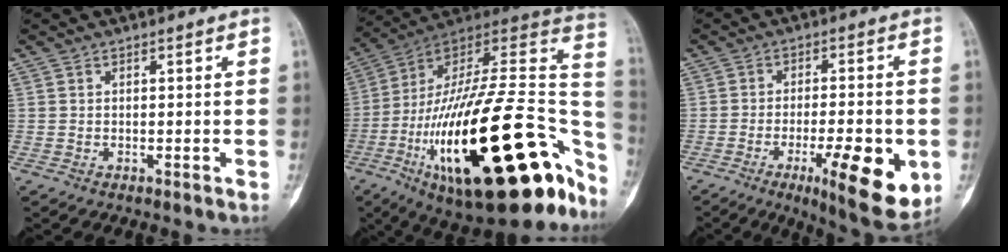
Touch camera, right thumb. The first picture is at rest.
{"total": 41.8, "force": [-14.3, 15.5, 36.1], "torque": [-0.504, 0.056, -0.228]}
{"total": 14.6, "force": [-4.7, 4.1, 13.2], "torque": [-0.181, -0.004, -0.060]}